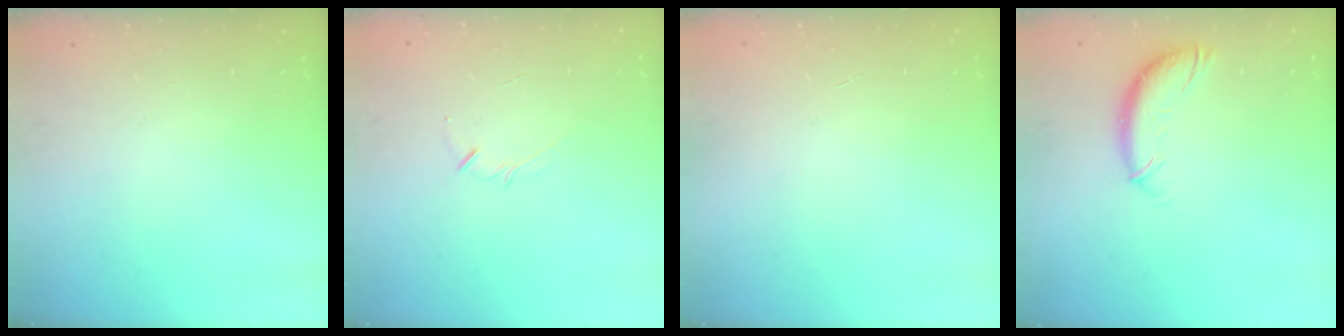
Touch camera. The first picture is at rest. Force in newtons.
{"total": 2.1, "press": 2.1, "slide": 0.4}
{"total": 0.0}
{"total": 10.3, "press": 10.2, "slide": 0.7}